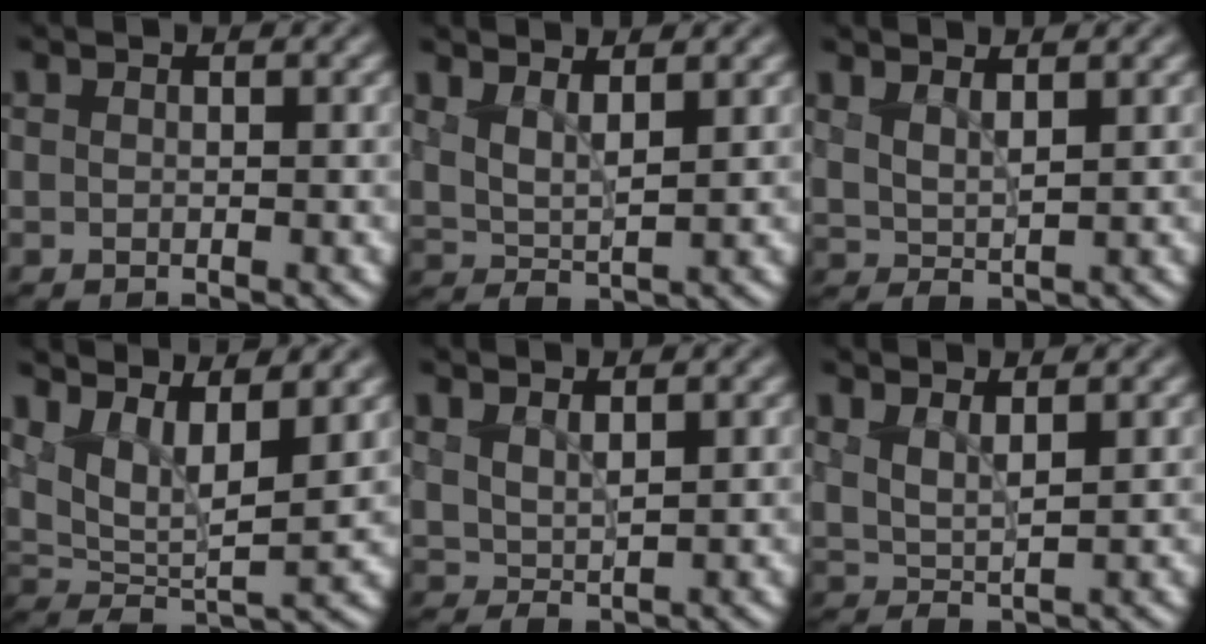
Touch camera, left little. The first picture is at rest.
{"total": 2.4, "force": [1.3, 0.8, 1.9], "torque": [-0.041, -0.005, 0.025]}
{"total": 1.8, "force": [1.0, 0.7, 1.3], "torque": [-0.029, -0.003, 0.020]}
{"total": 6.1, "force": [3.1, 2.3, 4.7], "torque": [-0.088, -0.010, 0.055]}
{"total": 1.9, "force": [1.0, 1.0, 1.4], "torque": [-0.033, -0.005, 0.020]}
{"total": 2.1, "force": [1.1, 0.7, 1.7], "torque": [-0.036, -0.005, 0.022]}